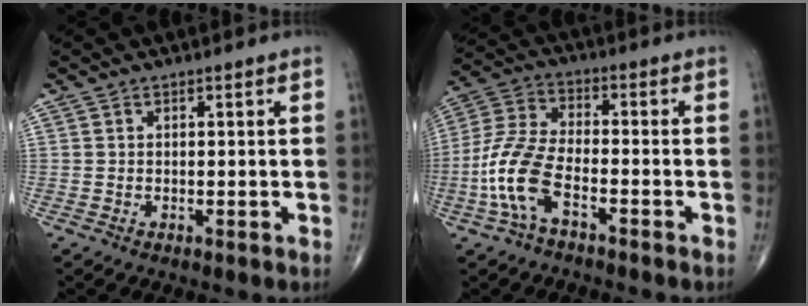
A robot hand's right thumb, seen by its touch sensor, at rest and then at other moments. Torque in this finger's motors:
{"motor_torque": [0.68, 0.08, 1.23, -0.10, 0.41]}